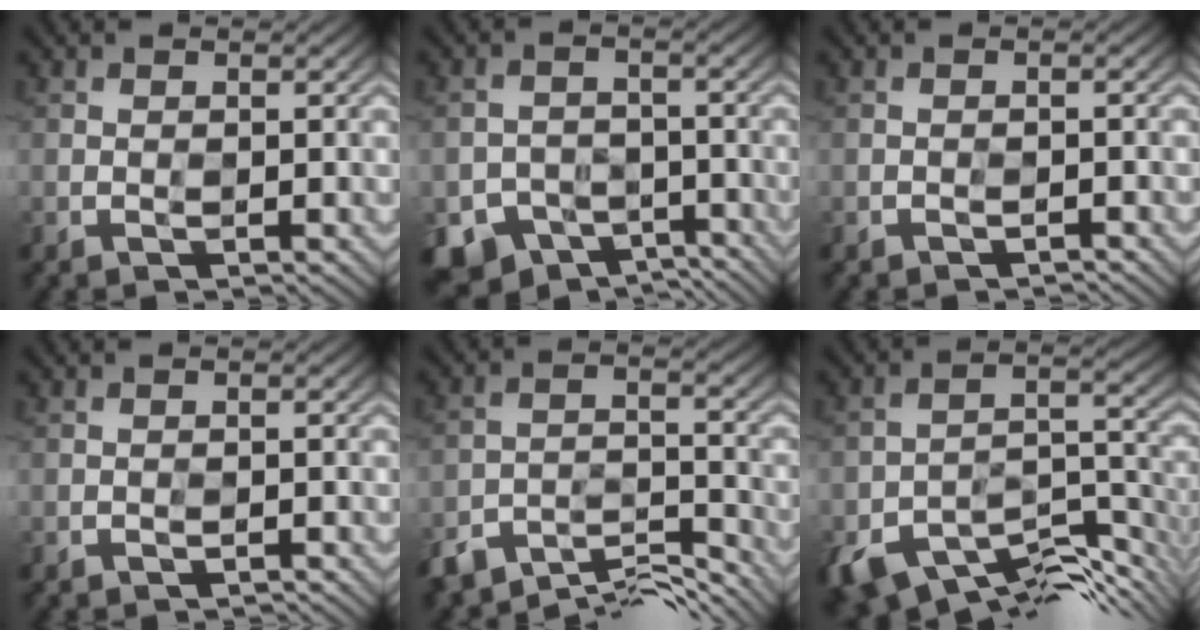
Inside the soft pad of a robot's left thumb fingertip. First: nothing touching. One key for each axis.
{"total": 7.8, "fx": -6.5, "fy": 4.2, "fz": 1.1, "tx": -0.011, "ty": -0.011, "tz": -0.104}
{"total": 1.0, "fx": -1.0, "fy": -0.1, "fz": -0.2, "tx": 0.003, "ty": 0.001, "tz": -0.020}
{"total": 0.7, "fx": -0.7, "fy": 0.0, "fz": -0.1, "tx": 0.002, "ty": 0.000, "tz": -0.015}
{"total": 8.9, "fx": -8.5, "fy": 1.9, "fz": 2.1, "tx": -0.039, "ty": 0.000, "tz": -0.155}
{"total": 11.6, "fx": -9.2, "fy": 3.9, "fz": 5.9, "tx": -0.095, "ty": -0.012, "tz": -0.157}